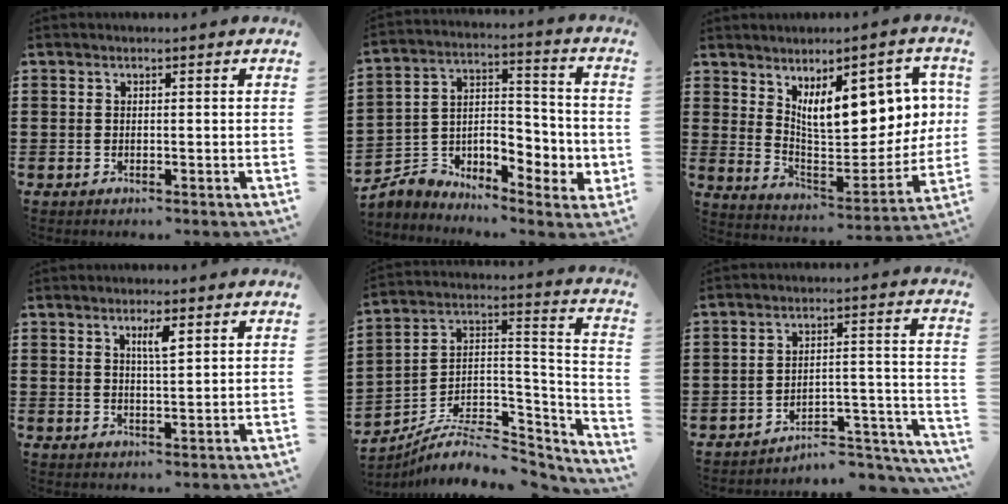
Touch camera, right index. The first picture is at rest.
{"total": 5.0, "force": [-2.2, 3.9, 2.2], "torque": [-0.051, -0.006, -0.040]}
{"total": 12.6, "force": [5.5, 5.5, 9.9], "torque": [-0.150, -0.021, 0.093]}
{"total": 2.9, "force": [1.4, 0.5, 2.5], "torque": [-0.044, -0.001, 0.021]}
{"total": 8.0, "force": [-6.1, 3.5, 3.8], "torque": [-0.067, 0.008, -0.114]}
{"total": 5.1, "force": [-4.8, 0.7, 1.4], "torque": [-0.023, 0.004, -0.099]}